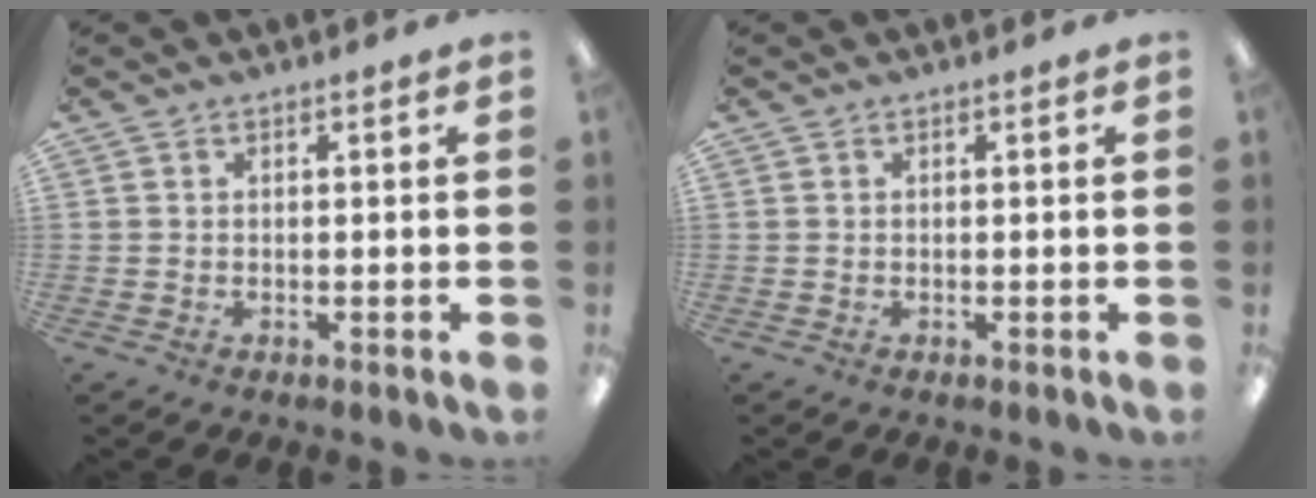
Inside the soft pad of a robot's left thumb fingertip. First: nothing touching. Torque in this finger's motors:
{"motor_torque": [0.00, 0.00, 0.12, -0.10, 0.00]}